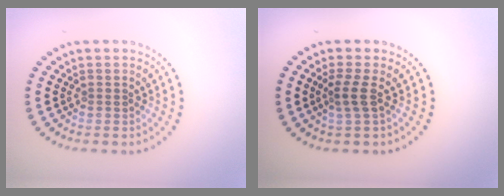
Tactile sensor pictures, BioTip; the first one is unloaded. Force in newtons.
{"total": 2.0, "press": 1.3, "slide": 1.4}